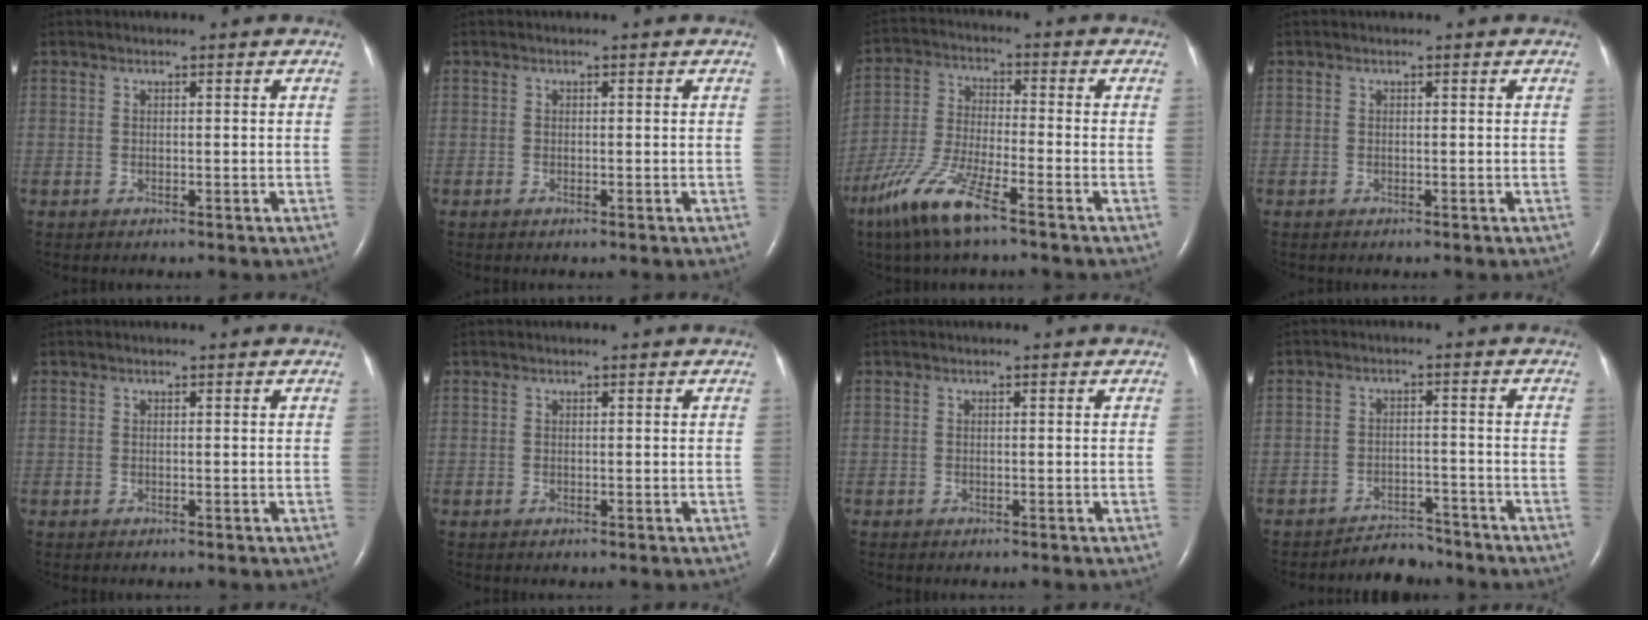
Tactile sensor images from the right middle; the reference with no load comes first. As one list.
[{"total": 0.0}, {"total": 10.5, "force": [-6.8, 1.2, 7.9], "torque": [-0.178, -0.023, -0.137]}, {"total": 0.0}, {"total": 0.0}, {"total": 0.0}, {"total": 0.0}, {"total": 4.1, "force": [-4.0, 0.8, -0.6], "torque": [0.008, 0.000, -0.061]}]